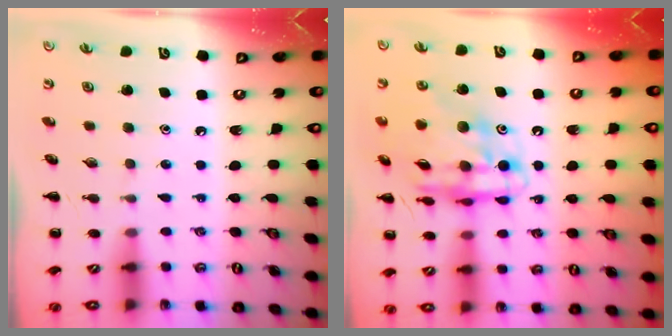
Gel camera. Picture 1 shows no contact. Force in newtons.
{"total": 16.7, "press": 16.1, "slide": 4.4}